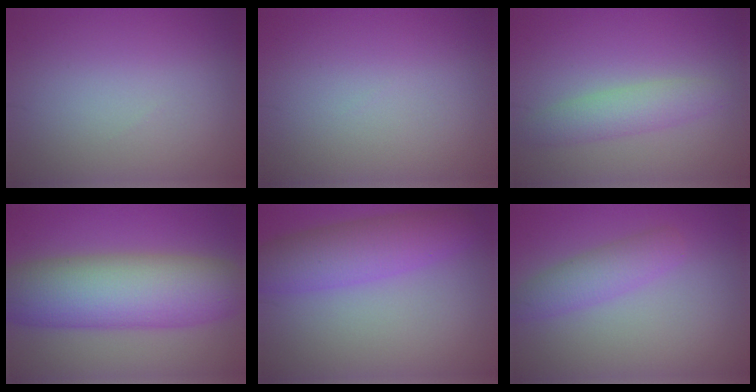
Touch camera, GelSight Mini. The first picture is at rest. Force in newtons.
{"total": 0.0}
{"total": 2.8, "press": 2.8, "slide": 0.1}
{"total": 10.7, "press": 10.6, "slide": 0.7}
{"total": 5.6, "press": 5.6, "slide": 0.2}
{"total": 3.0, "press": 3.0, "slide": 0.1}